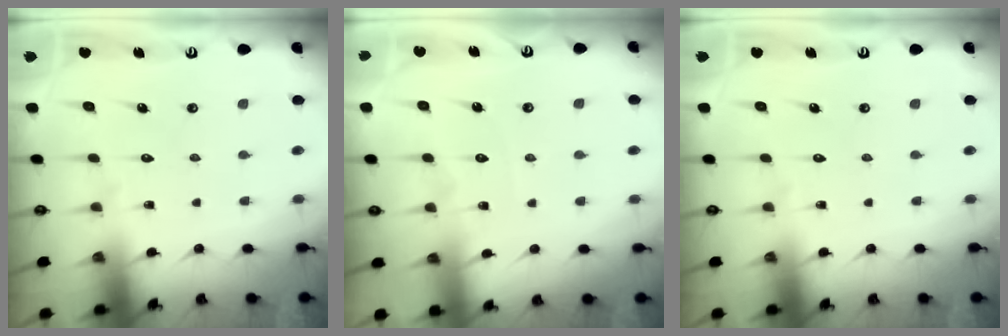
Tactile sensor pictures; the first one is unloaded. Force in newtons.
{"total": 4.8, "press": 4.7, "slide": 0.6}
{"total": 0.0}